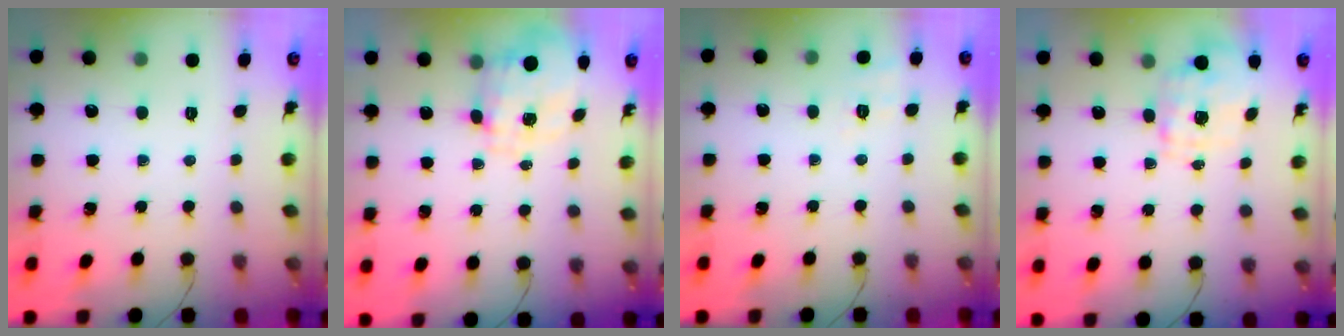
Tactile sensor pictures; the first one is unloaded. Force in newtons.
{"total": 3.4, "press": 3.2, "slide": 1.0}
{"total": 2.3, "press": 0.9, "slide": 2.1}
{"total": 1.7, "press": 1.6, "slide": 0.5}